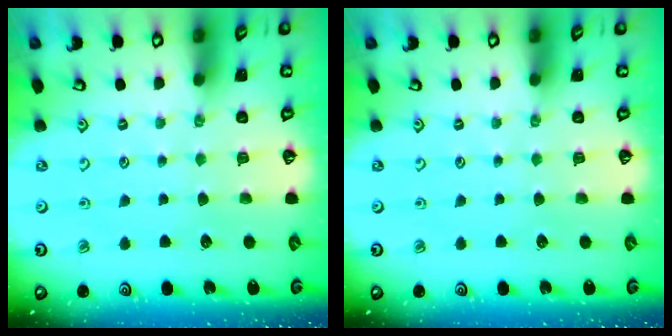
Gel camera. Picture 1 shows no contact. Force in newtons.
{"total": 0.0}